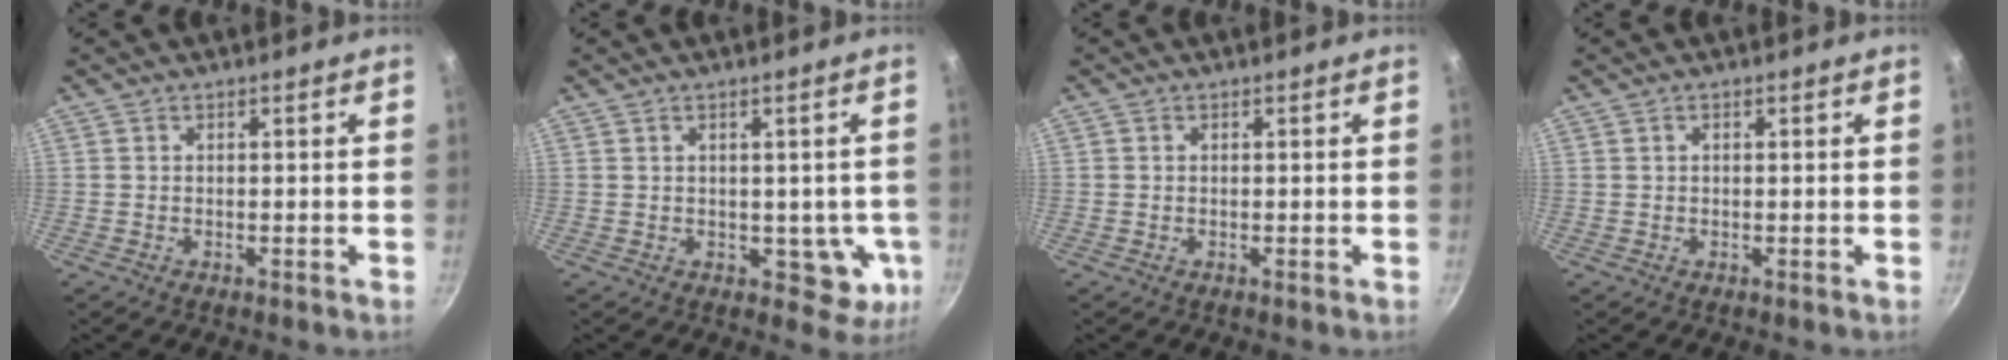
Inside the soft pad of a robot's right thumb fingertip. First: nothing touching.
{"total": 6.1, "force": [-0.2, 4.0, 4.6], "torque": [-0.026, 0.004, 0.005]}
{"total": 0.5, "force": [0.0, 0.5, 0.2], "torque": [-0.004, 0.003, -0.001]}
{"total": 0.7, "force": [0.2, 0.4, 0.5], "torque": [-0.009, 0.004, 0.003]}